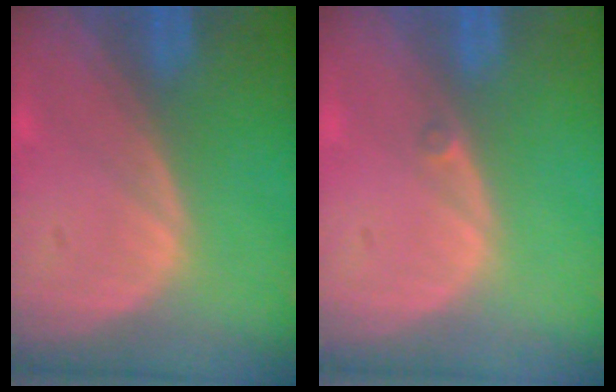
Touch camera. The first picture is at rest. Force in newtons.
{"total": 0.6, "press": 0.5, "slide": 0.3}